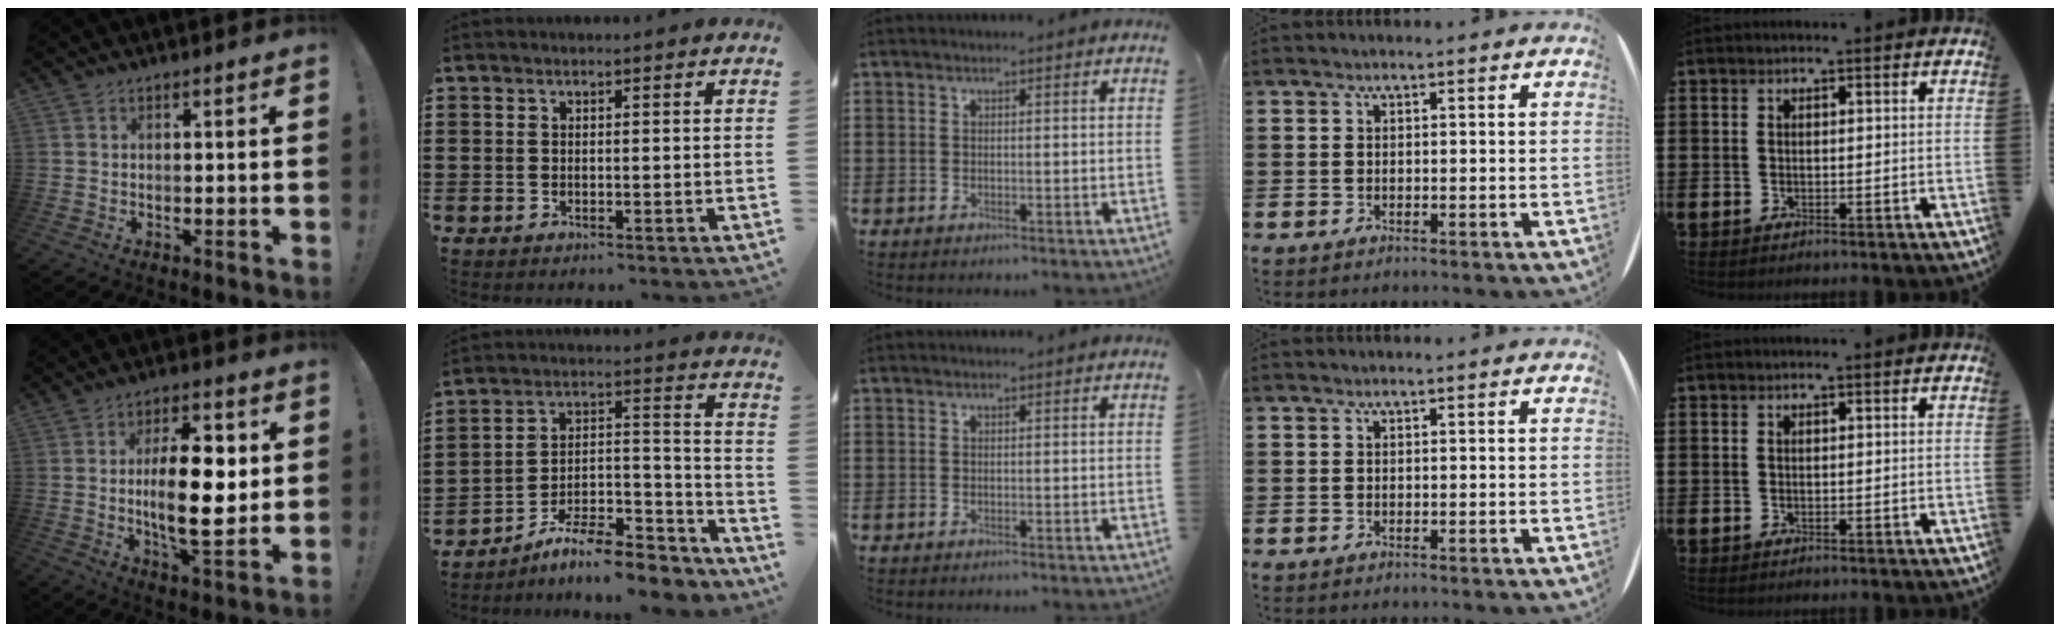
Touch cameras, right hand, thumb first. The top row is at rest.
{"thumb": {"total": 17.1, "force": [0.8, 7.0, 15.5], "torque": [-0.254, -0.004, 0.003]}, "index": {"total": 9.6, "force": [-8.4, 2.1, 4.3], "torque": [-0.057, 0.029, -0.157]}}